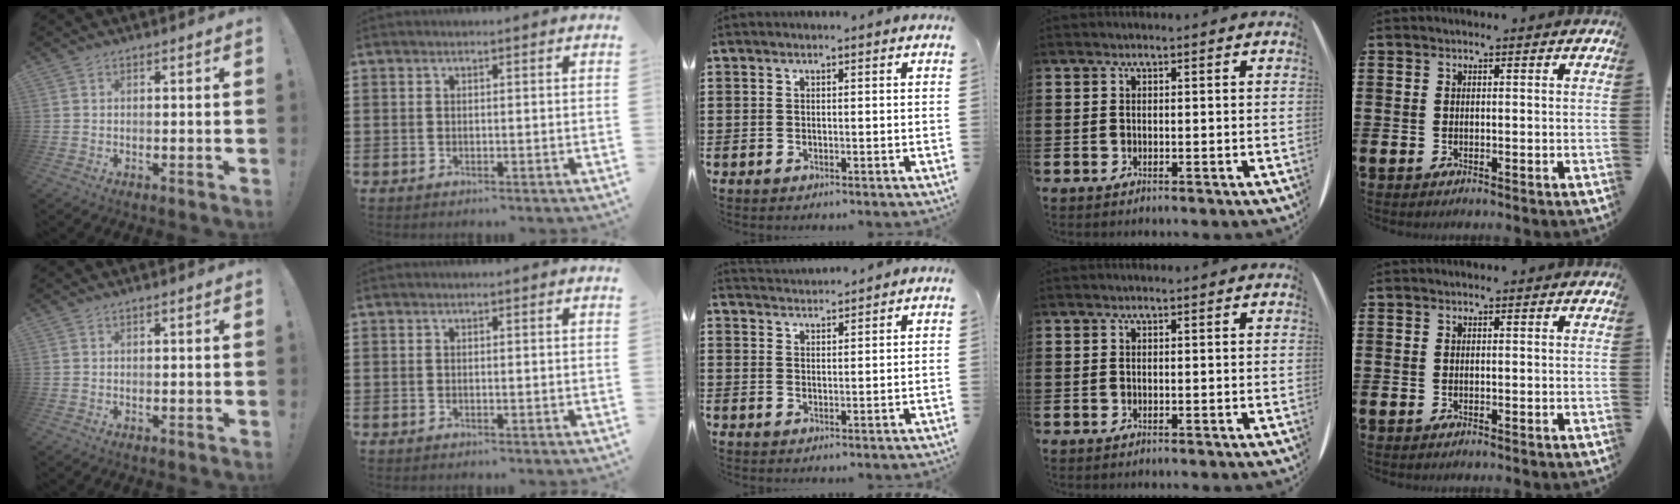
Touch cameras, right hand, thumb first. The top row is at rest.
{"thumb": {"total": 0.5, "force": [0.1, -0.1, 0.5], "torque": [-0.009, 0.000, 0.001]}, "middle": {"total": 2.5, "force": [2.5, -0.3, -0.2], "torque": [-0.002, -0.005, 0.047]}}